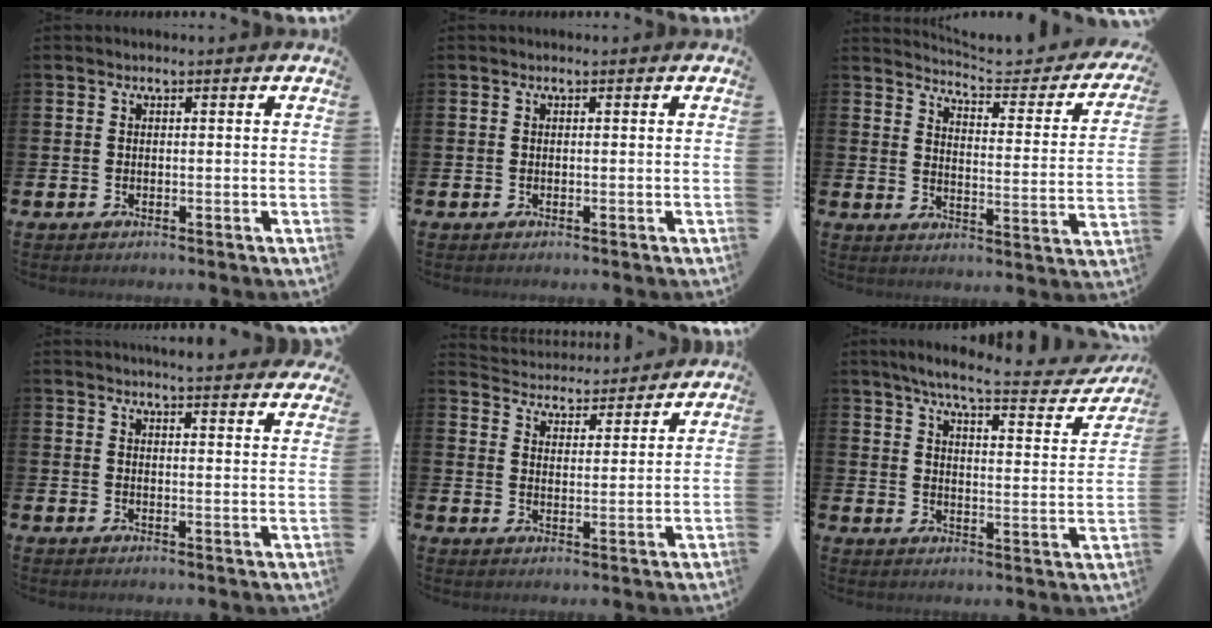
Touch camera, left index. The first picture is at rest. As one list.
[{"total": 0.0}, {"total": 4.3, "force": [4.1, 0.3, 1.3], "torque": [-0.042, -0.038, 0.060]}, {"total": 4.2, "force": [4.2, -0.6, 0.1], "torque": [0.000, -0.028, 0.074]}, {"total": 4.6, "force": [4.5, 1.0, -0.3], "torque": [-0.011, -0.038, 0.078]}, {"total": 6.4, "force": [5.6, 0.5, 3.1], "torque": [-0.070, -0.041, 0.085]}]